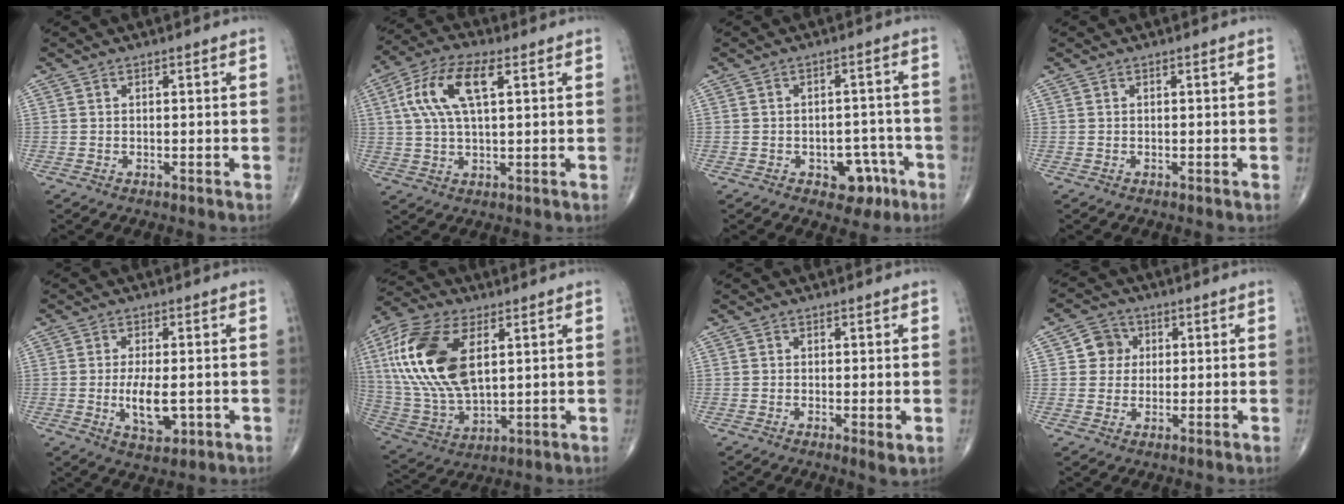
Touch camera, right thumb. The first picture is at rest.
{"total": 11.7, "force": [3.4, 5.0, 10.1], "torque": [-0.212, 0.018, 0.063]}
{"total": 6.6, "force": [-3.1, 4.4, 3.9], "torque": [-0.016, 0.025, -0.036]}
{"total": 0.0}
{"total": 7.1, "force": [-1.1, 3.2, 6.3], "torque": [-0.109, -0.012, -0.013]}
{"total": 21.2, "force": [5.7, 11.1, 17.1], "torque": [-0.357, -0.014, 0.106]}
{"total": 2.2, "force": [-0.3, 0.6, 2.1], "torque": [-0.038, -0.010, -0.009]}
{"total": 4.9, "force": [1.0, 4.7, 1.2], "torque": [0.010, 0.005, 0.010]}